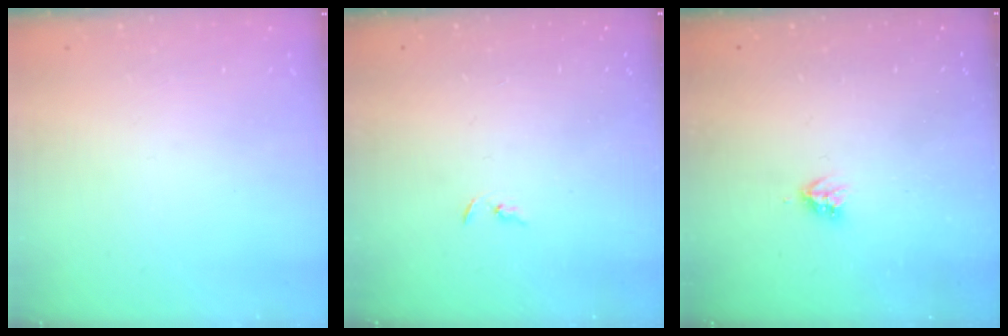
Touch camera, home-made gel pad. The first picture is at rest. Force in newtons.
{"total": 2.1, "press": 2.1, "slide": 0.3}
{"total": 3.7, "press": 3.7, "slide": 0.1}